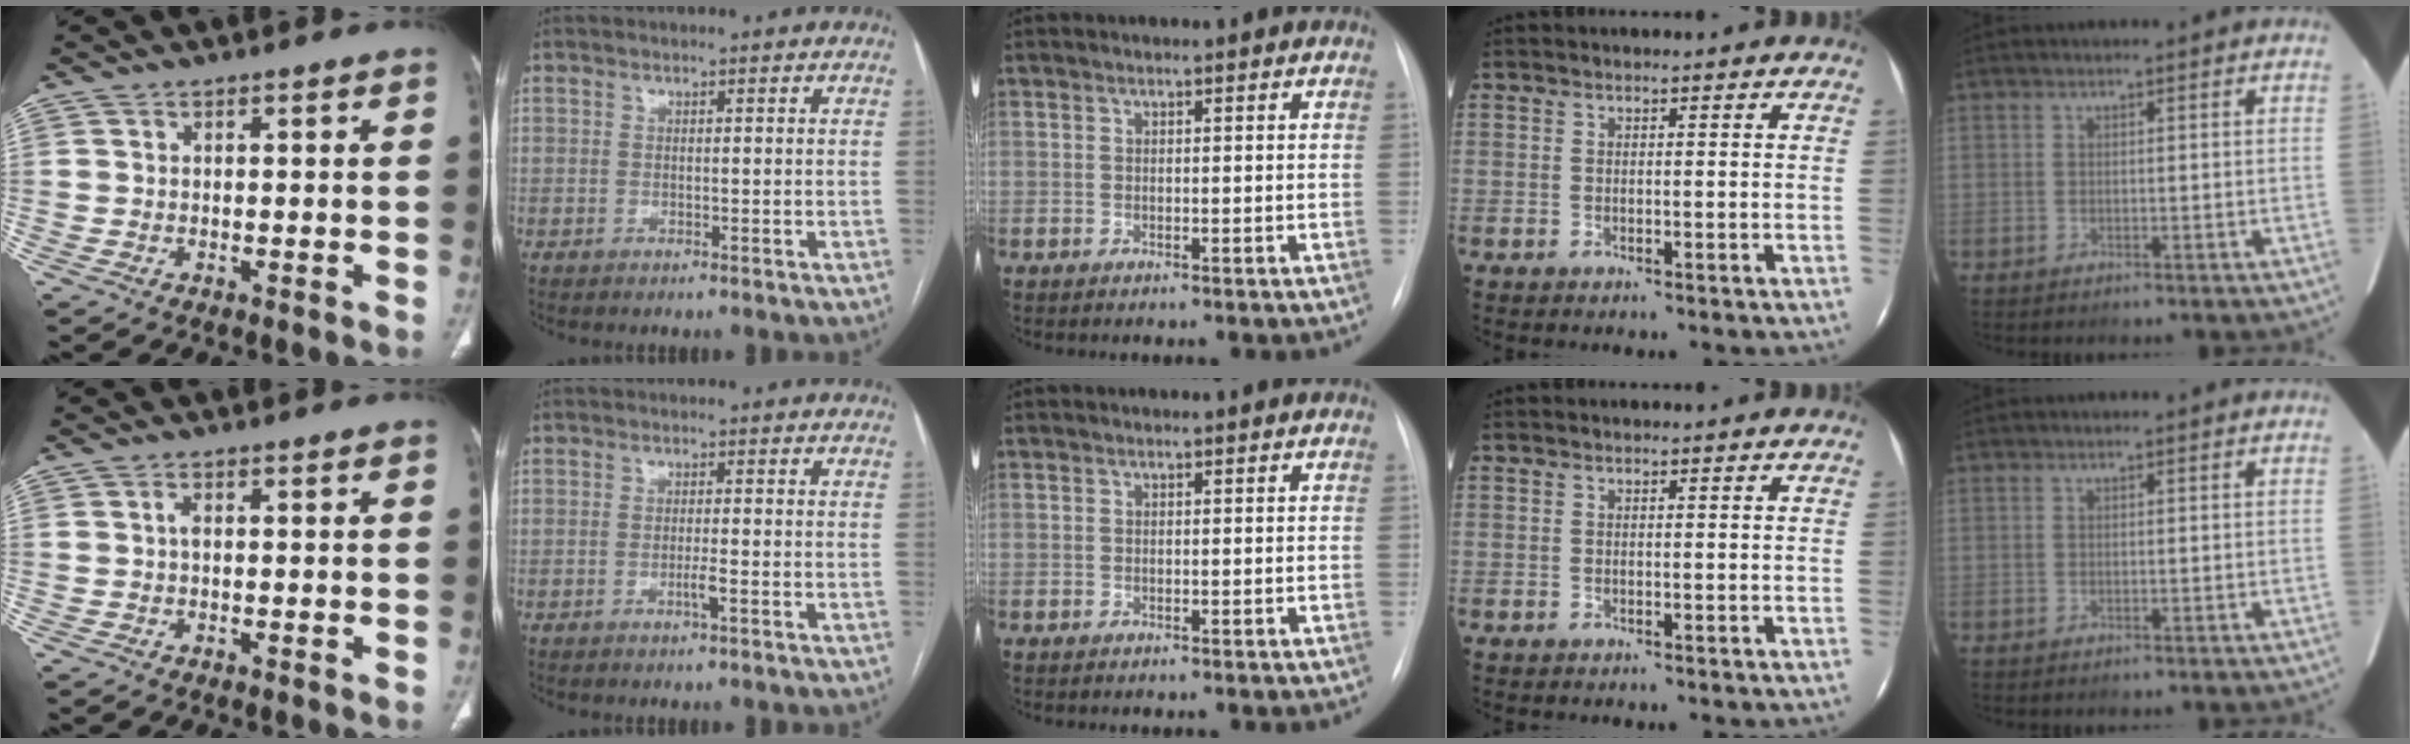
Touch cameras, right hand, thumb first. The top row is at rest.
{"thumb": {"total": 1.2, "force": [0.1, 0.6, 1.0], "torque": [-0.021, 0.002, 0.001]}, "index": {"total": 1.8, "force": [-0.7, -0.1, 1.6], "torque": [-0.032, -0.003, -0.013]}}